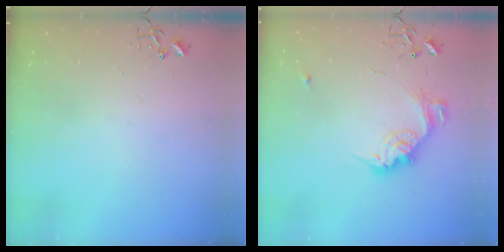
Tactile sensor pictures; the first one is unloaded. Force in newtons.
{"total": 15.4, "press": 15.4, "slide": 1.0}